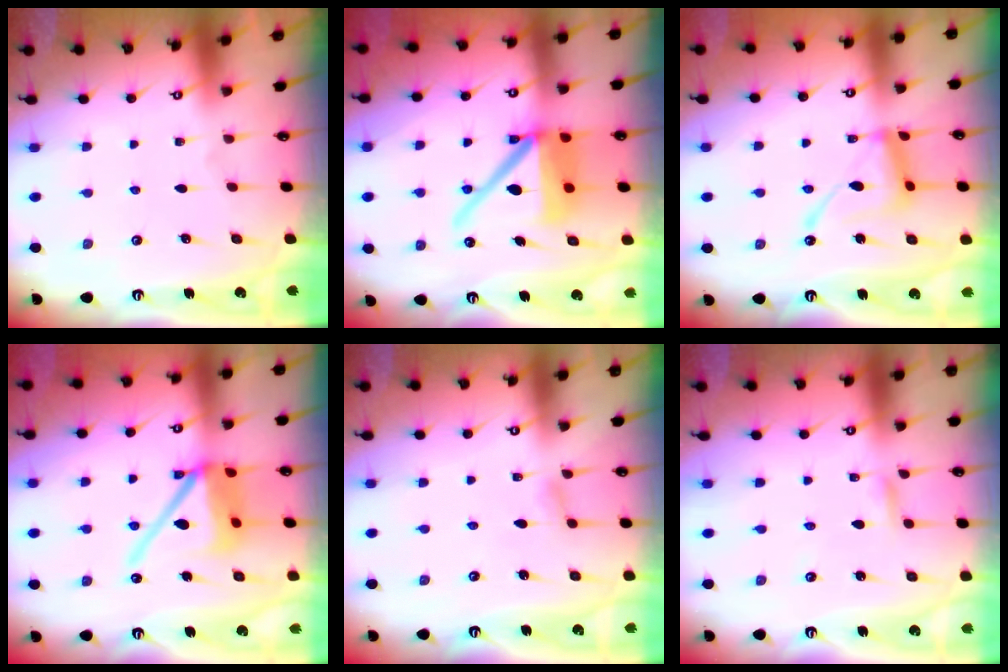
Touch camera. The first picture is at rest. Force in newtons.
{"total": 16.3, "press": 16.2, "slide": 2.1}
{"total": 13.8, "press": 13.7, "slide": 1.2}
{"total": 15.3, "press": 15.2, "slide": 1.9}
{"total": 4.7, "press": 4.7, "slide": 0.5}
{"total": 1.9, "press": 1.9, "slide": 0.1}